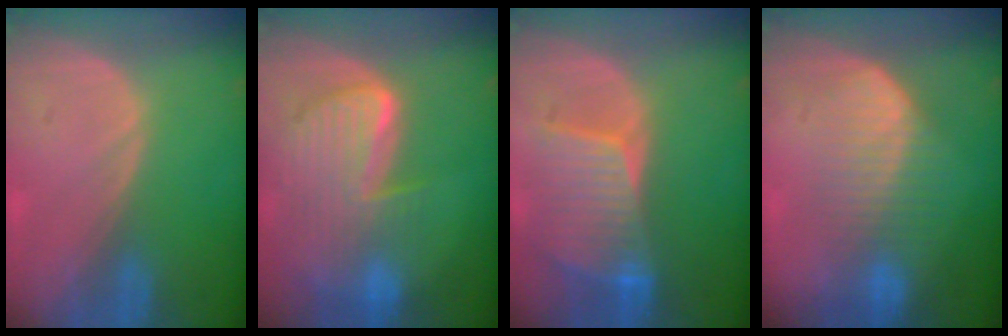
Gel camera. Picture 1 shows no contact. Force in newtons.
{"total": 9.9, "press": 8.5, "slide": 5.1}
{"total": 8.4, "press": 7.6, "slide": 3.5}
{"total": 6.7, "press": 6.6, "slide": 1.4}